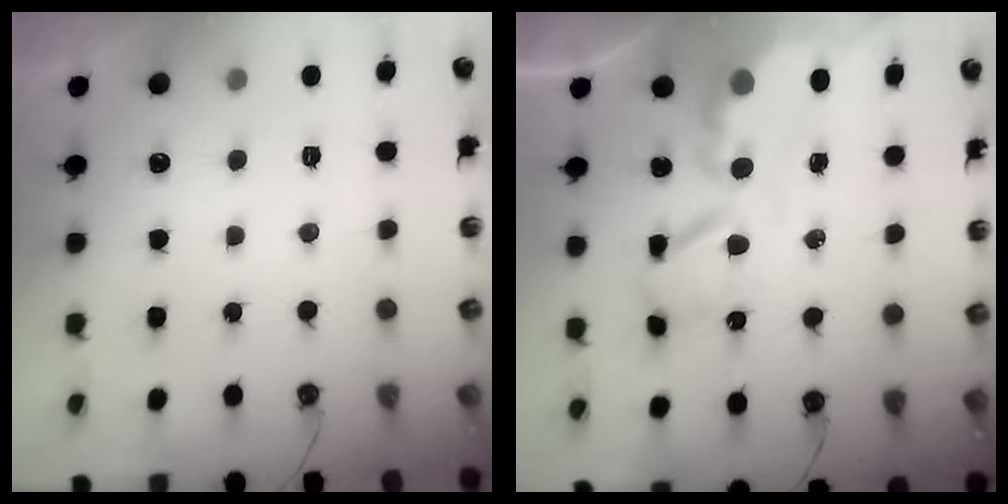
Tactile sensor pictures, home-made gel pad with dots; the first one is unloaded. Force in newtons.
{"total": 9.5, "press": 9.5, "slide": 0.6}